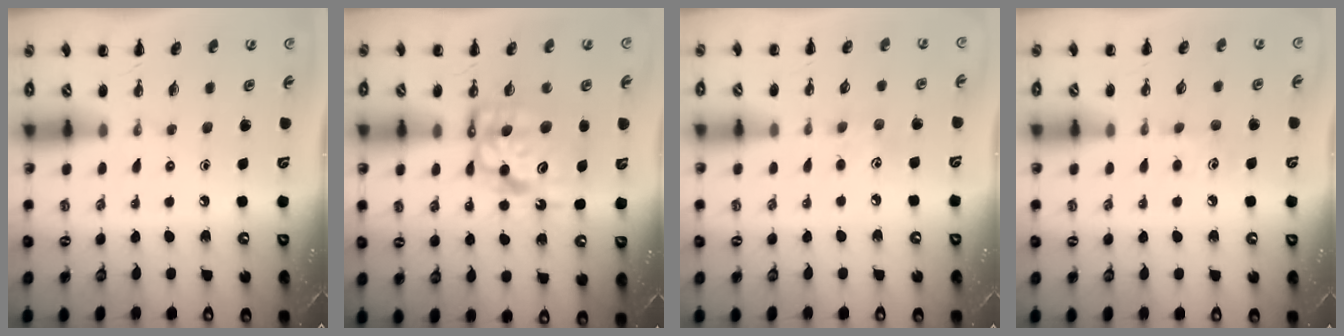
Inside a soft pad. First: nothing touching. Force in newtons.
{"total": 11.5, "press": 11.1, "slide": 3.2}
{"total": 3.9, "press": 3.7, "slide": 1.0}
{"total": 5.4, "press": 5.2, "slide": 1.3}